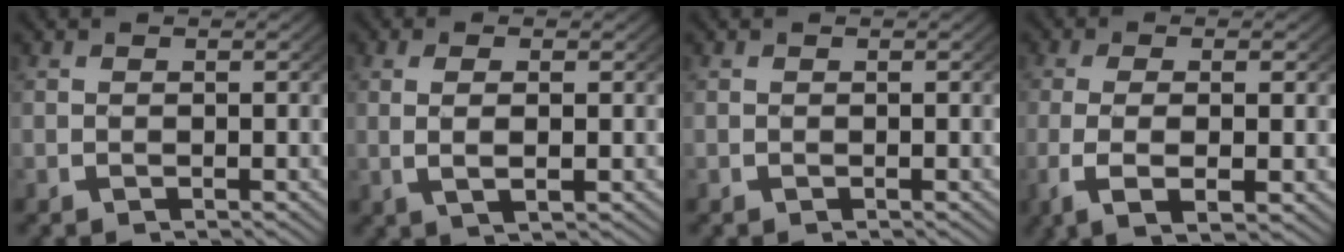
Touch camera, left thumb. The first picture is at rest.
{"total": 2.6, "force": [0.3, 0.5, 2.6], "torque": [-0.051, -0.001, 0.012]}
{"total": 0.0}
{"total": 5.7, "force": [-1.2, 2.1, 5.2], "torque": [-0.114, -0.015, -0.010]}